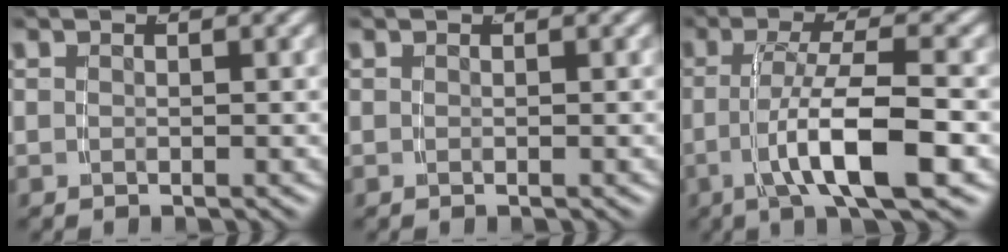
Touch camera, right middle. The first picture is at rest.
{"total": 0.0}
{"total": 6.4, "force": [-2.1, 0.9, 5.9], "torque": [-0.104, -0.004, -0.033]}